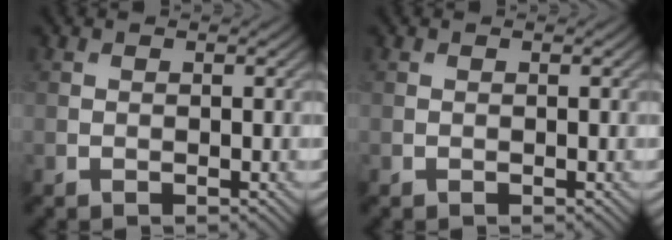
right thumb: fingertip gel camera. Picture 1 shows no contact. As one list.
[{"total": 0.0}]